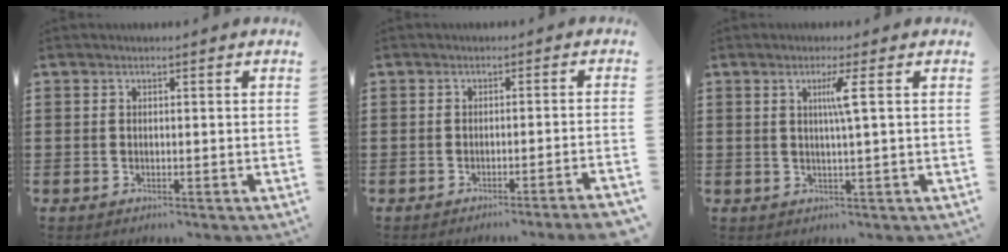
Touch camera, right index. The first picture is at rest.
{"total": 2.2, "force": [-1.8, -0.6, 1.1], "torque": [-0.018, -0.004, -0.035]}
{"total": 3.3, "force": [0.8, -0.7, 3.1], "torque": [-0.060, -0.006, 0.008]}